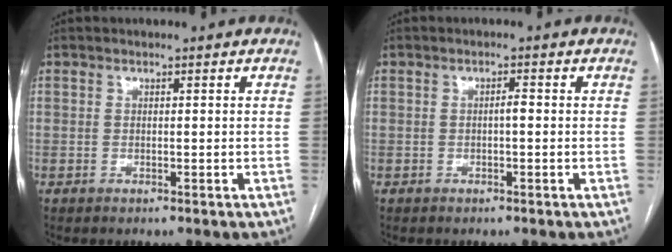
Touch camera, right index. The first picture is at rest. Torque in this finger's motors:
{"motor_torque": [0.37, -0.04, 0.21, 0.04]}